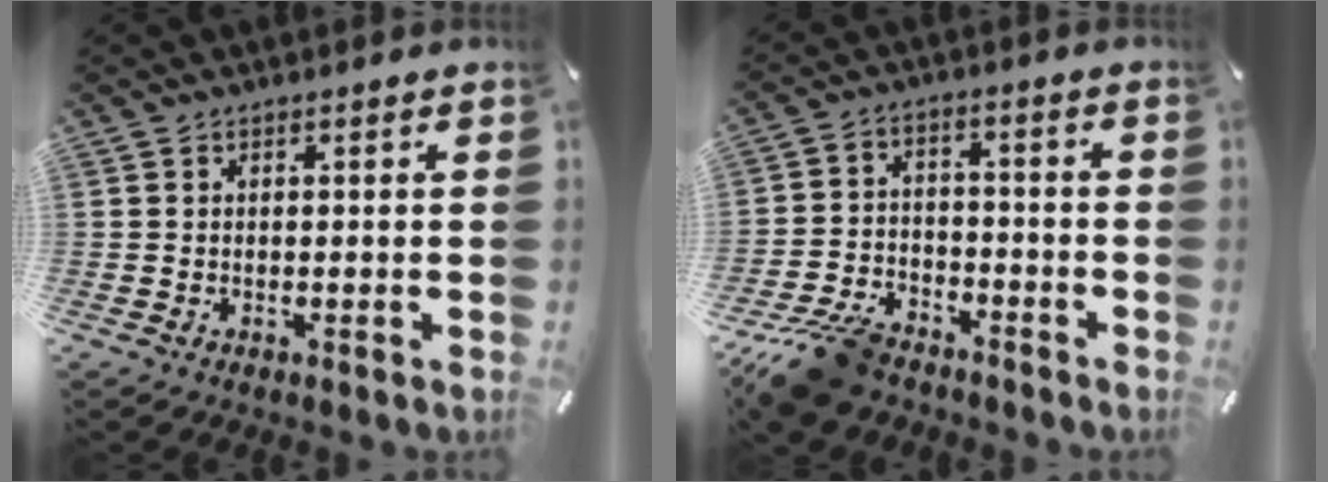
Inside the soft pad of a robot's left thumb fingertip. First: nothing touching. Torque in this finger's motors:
{"motor_torque": [0.50, 1.57, 0.17, 0.17, 0.21]}